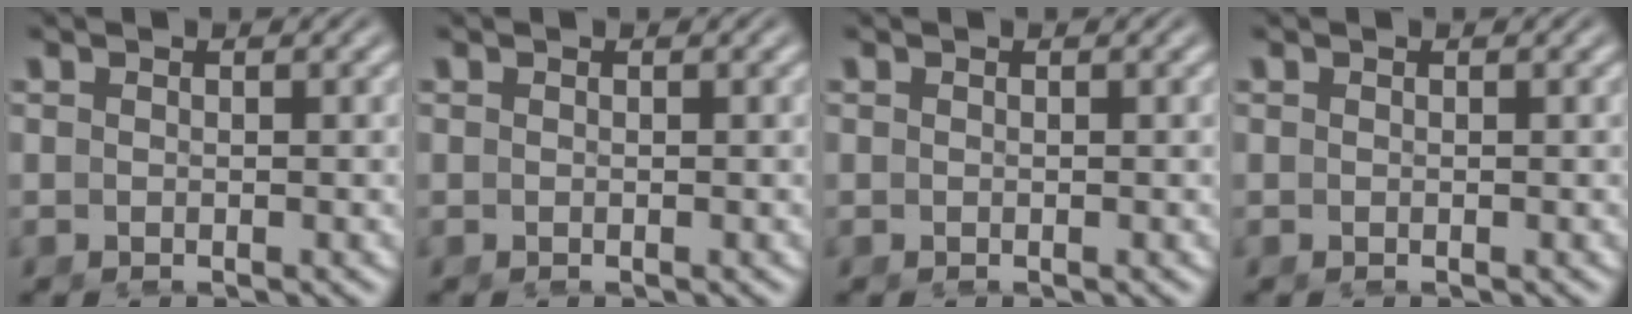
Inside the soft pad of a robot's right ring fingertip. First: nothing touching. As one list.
[{"total": 0.0}, {"total": 0.0}, {"total": 0.0}]